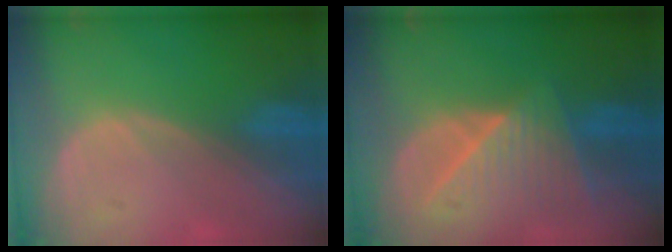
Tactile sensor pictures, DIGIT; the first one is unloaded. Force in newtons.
{"total": 8.6, "press": 7.7, "slide": 3.8}